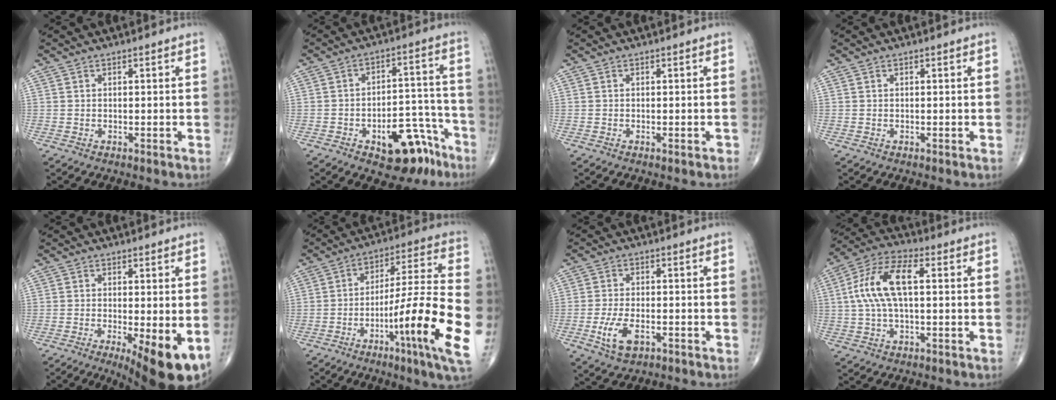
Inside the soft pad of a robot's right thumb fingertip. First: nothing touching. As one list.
[{"total": 13.4, "force": [-7.6, 6.6, 8.8], "torque": [-0.081, 0.069, -0.098]}, {"total": 0.7, "force": [-0.4, 0.2, 0.5], "torque": [-0.007, -0.001, -0.005]}, {"total": 0.0}, {"total": 10.8, "force": [-3.7, 3.0, 9.8], "torque": [-0.137, -0.022, -0.049]}, {"total": 20.9, "force": [-6.7, 1.8, 19.8], "torque": [-0.320, 0.016, -0.103]}, {"total": 6.4, "force": [-2.4, 3.2, 5.0], "torque": [-0.103, 0.004, -0.041]}, {"total": 12.1, "force": [1.5, 5.4, 10.8], "torque": [-0.227, 0.033, 0.024]}]